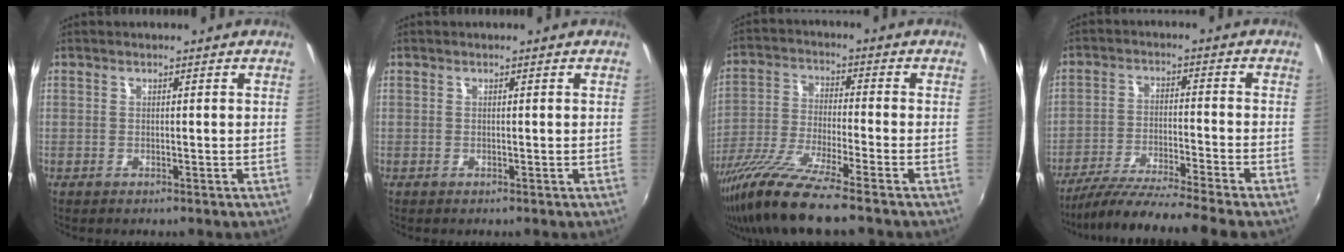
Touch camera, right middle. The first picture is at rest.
{"total": 0.0}
{"total": 13.6, "force": [-10.4, 0.0, 8.8], "torque": [-0.181, -0.038, -0.194]}
{"total": 13.6, "force": [-11.9, -2.5, 6.1], "torque": [-0.129, -0.027, -0.204]}